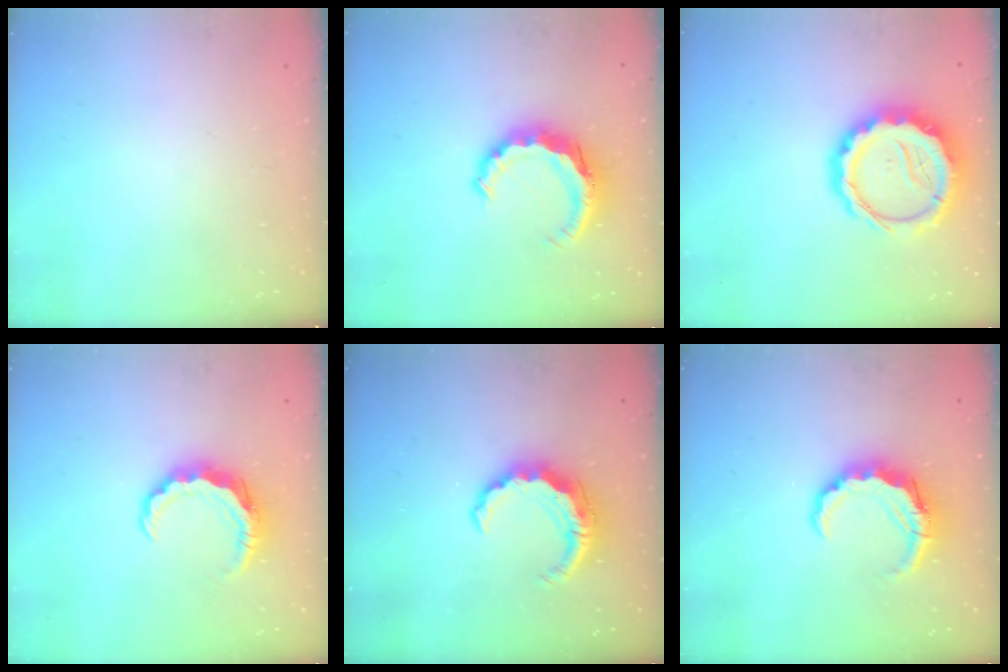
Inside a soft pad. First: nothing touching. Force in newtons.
{"total": 8.5, "press": 8.4, "slide": 1.0}
{"total": 15.7, "press": 15.3, "slide": 3.3}
{"total": 7.6, "press": 7.6, "slide": 0.7}
{"total": 9.4, "press": 9.3, "slide": 1.0}
{"total": 8.2, "press": 8.1, "slide": 0.9}